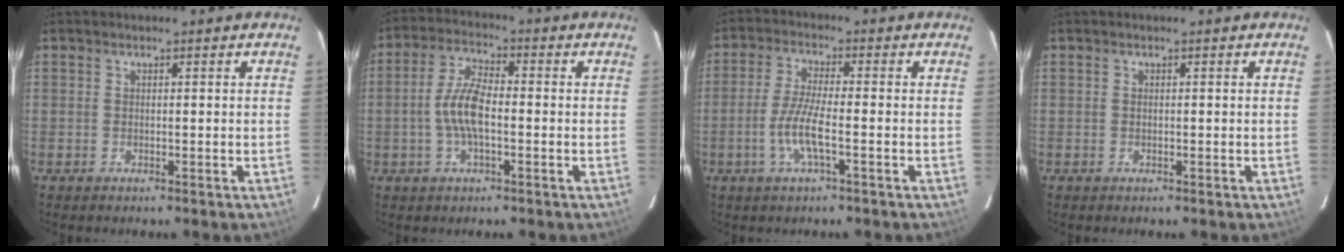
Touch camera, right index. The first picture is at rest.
{"total": 7.7, "force": [-1.4, 2.8, 7.0], "torque": [-0.144, 0.010, -0.028]}
{"total": 6.5, "force": [-2.3, 0.7, 6.1], "torque": [-0.127, -0.006, -0.045]}
{"total": 0.0}